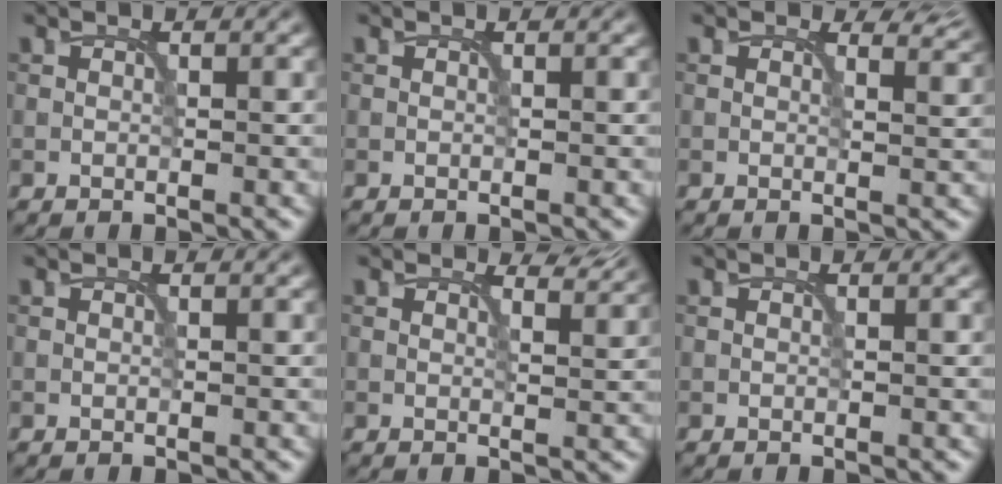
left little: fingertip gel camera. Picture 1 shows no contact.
{"total": 0.0}
{"total": 2.1, "force": [1.6, 0.8, 1.0], "torque": [-0.017, -0.009, 0.016]}
{"total": 0.0}
{"total": 2.1, "force": [1.9, 0.4, 0.8], "torque": [-0.016, -0.008, 0.022]}
{"total": 0.0}